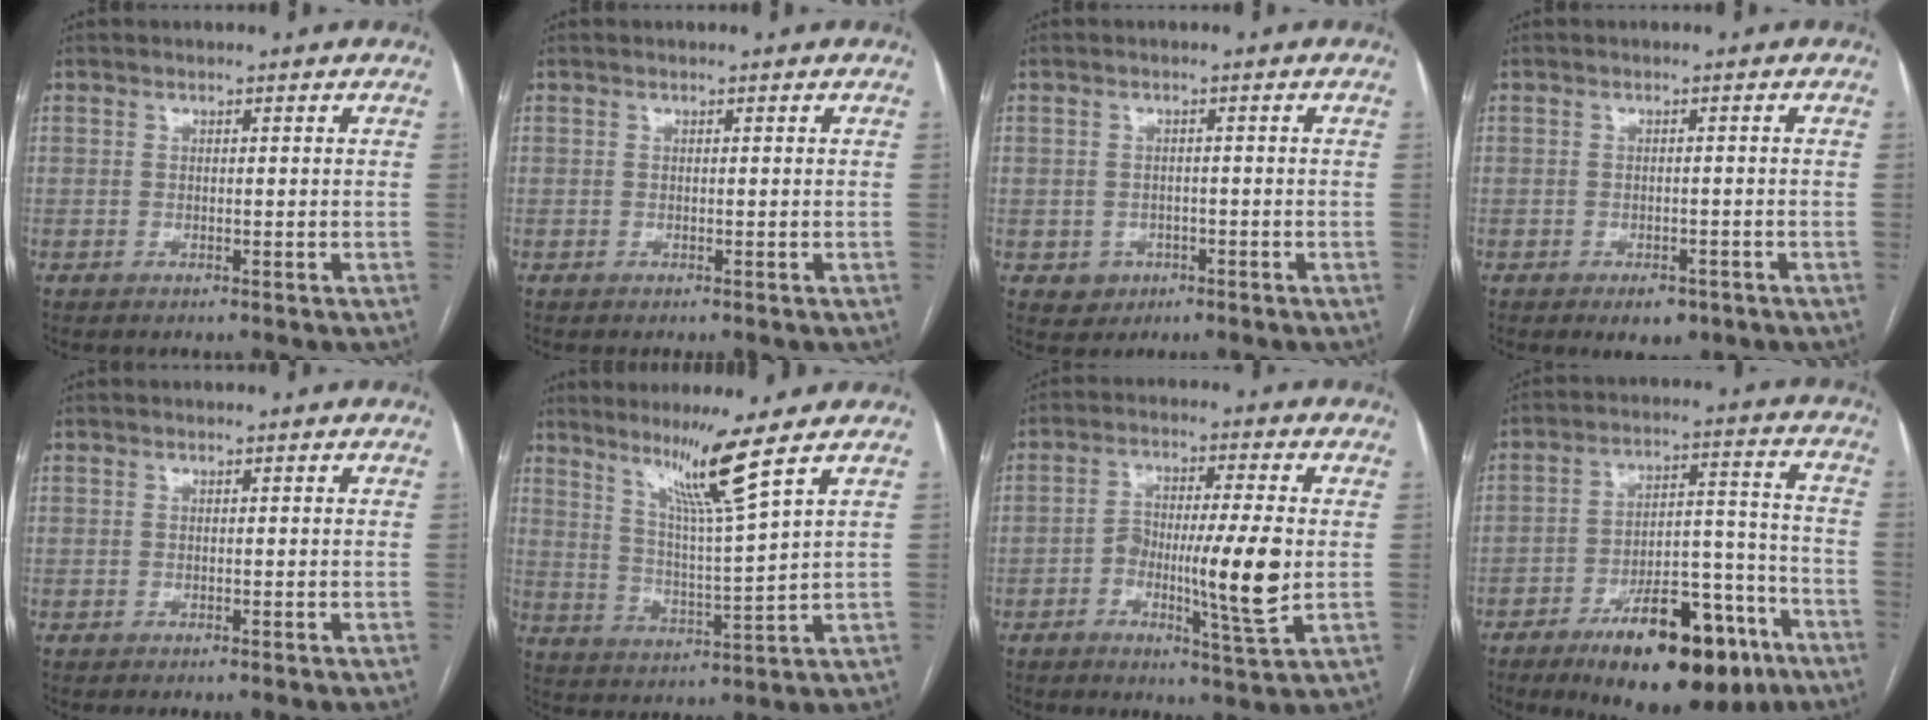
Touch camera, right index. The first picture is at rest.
{"total": 0.0}
{"total": 2.9, "force": [-1.1, 2.7, 0.5], "torque": [0.001, 0.008, -0.009]}
{"total": 3.5, "force": [-2.2, 1.8, 2.0], "torque": [-0.024, -0.001, -0.020]}
{"total": 0.0}
{"total": 9.0, "force": [6.0, -2.4, 6.2], "torque": [-0.111, -0.023, 0.111]}
{"total": 10.4, "force": [-1.7, 0.7, 10.3], "torque": [-0.176, -0.003, -0.030]}
{"total": 18.7, "force": [-11.5, 6.7, 13.1], "torque": [-0.171, 0.034, -0.172]}